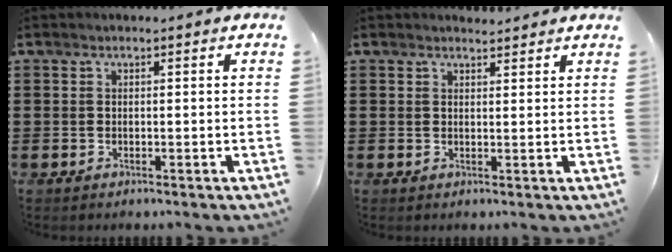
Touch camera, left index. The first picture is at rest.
{"total": 1.5, "force": [1.5, 0.2, 0.2], "torque": [-0.007, 0.002, 0.030]}